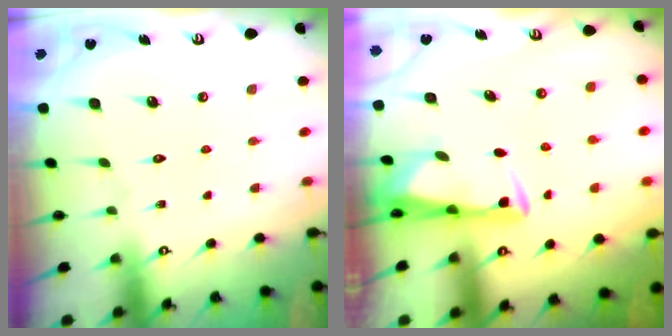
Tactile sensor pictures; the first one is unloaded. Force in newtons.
{"total": 2.9, "press": 2.7, "slide": 0.9}